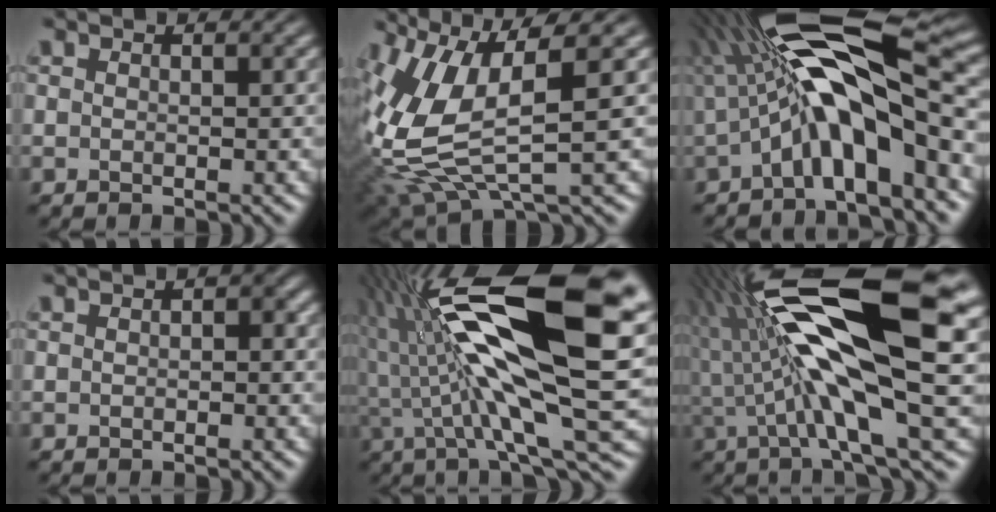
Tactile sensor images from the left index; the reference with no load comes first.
{"total": 10.6, "force": [0.0, 3.9, 9.9], "torque": [-0.237, -0.013, 0.016]}
{"total": 11.4, "force": [0.2, 3.2, 11.0], "torque": [-0.184, 0.024, 0.000]}
{"total": 0.8, "force": [0.1, 0.3, 0.8], "torque": [-0.007, 0.007, -0.001]}
{"total": 17.3, "force": [2.2, 5.4, 16.3], "torque": [-0.291, 0.011, 0.043]}
{"total": 14.7, "force": [1.3, 3.1, 14.3], "torque": [-0.255, 0.017, 0.029]}